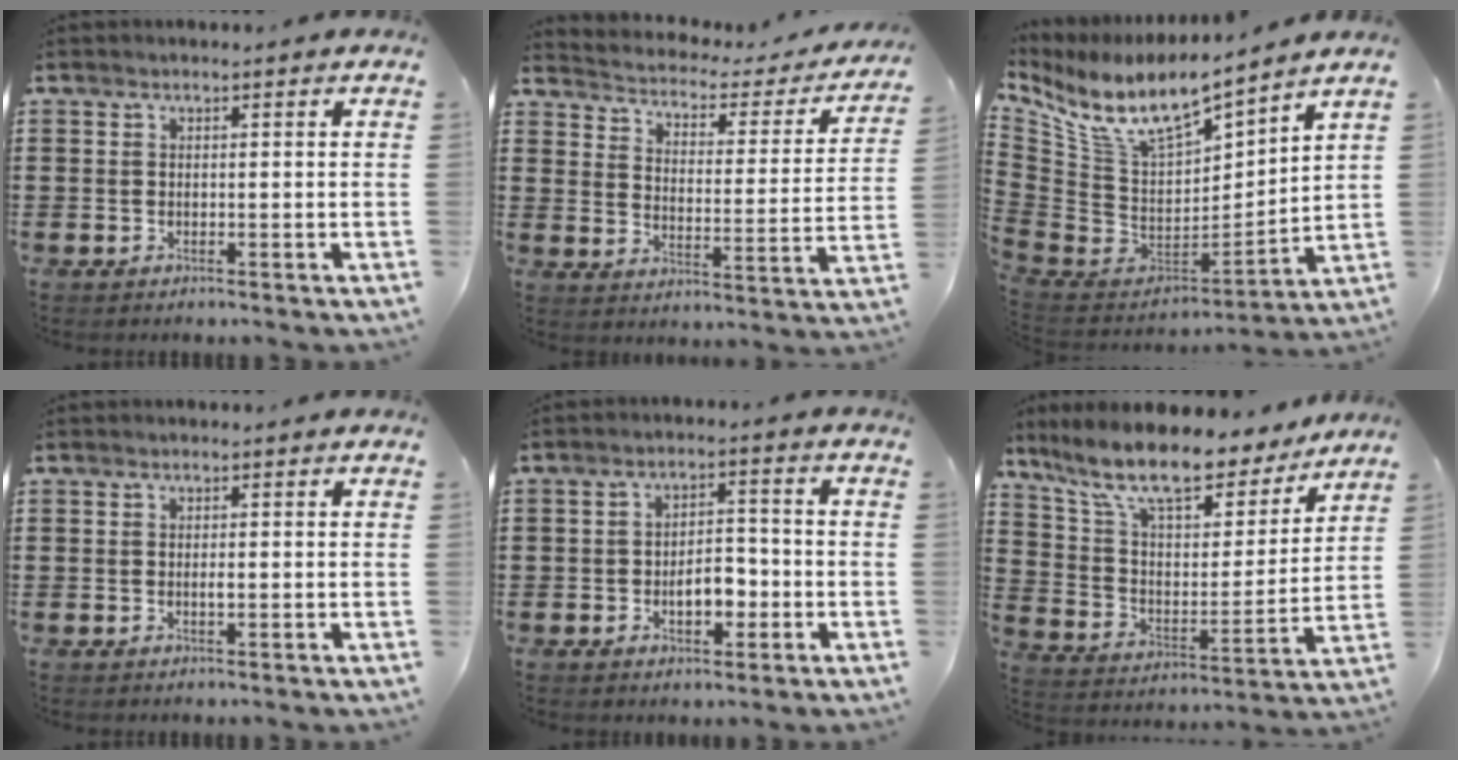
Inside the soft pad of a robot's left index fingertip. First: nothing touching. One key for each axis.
{"total": 2.3, "fx": 2.0, "fy": 0.8, "fz": 0.7, "tx": -0.032, "ty": -0.024, "tz": 0.025}
{"total": 10.1, "fx": 7.6, "fy": 2.7, "fz": 6.0, "tx": -0.154, "ty": -0.064, "tz": 0.131}
{"total": 1.2, "fx": 0.0, "fy": 0.3, "fz": 1.2, "tx": -0.023, "ty": -0.002, "tz": 0.000}
{"total": 5.5, "fx": -1.6, "fy": 2.7, "fz": 4.4, "tx": -0.063, "ty": 0.002, "tz": -0.035}
{"total": 11.7, "fx": 9.9, "fy": 2.1, "fz": 5.9, "tx": -0.149, "ty": -0.063, "tz": 0.169}